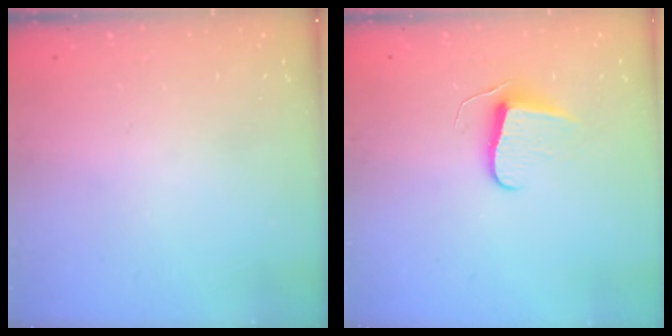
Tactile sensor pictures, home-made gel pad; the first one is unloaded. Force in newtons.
{"total": 7.5, "press": 7.4, "slide": 0.6}